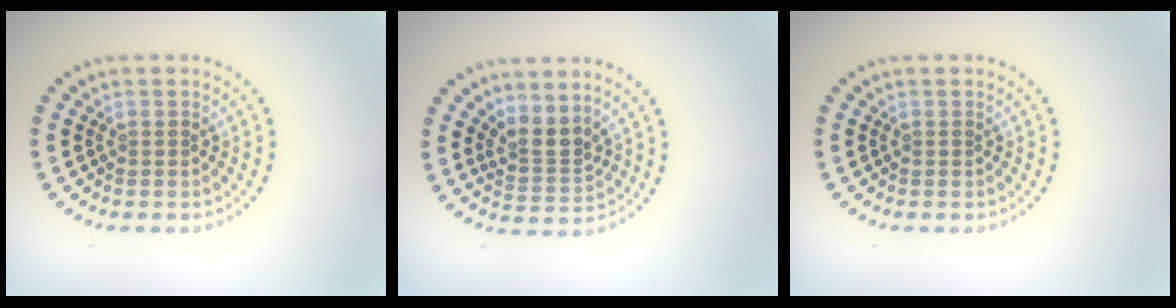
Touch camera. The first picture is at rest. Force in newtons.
{"total": 2.6, "press": 1.9, "slide": 1.8}
{"total": 0.0}